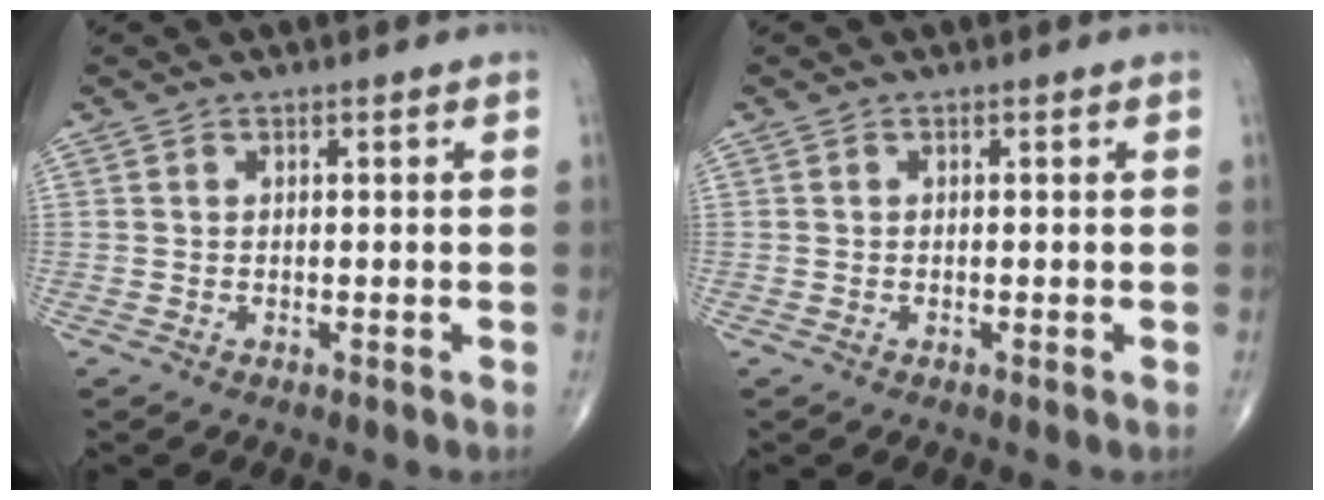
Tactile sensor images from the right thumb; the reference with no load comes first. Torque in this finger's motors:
{"motor_torque": [0.15, -0.06, 0.05, 0.13, 0.01]}